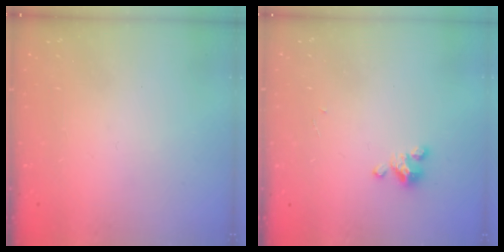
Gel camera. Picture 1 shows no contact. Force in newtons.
{"total": 2.3, "press": 2.2, "slide": 0.4}